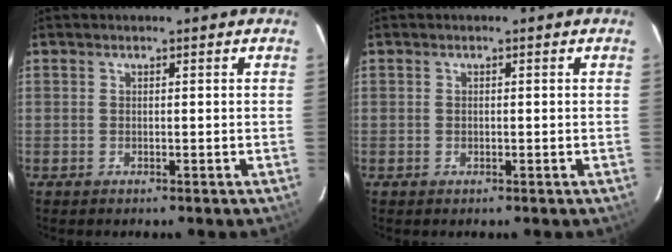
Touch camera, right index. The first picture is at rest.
{"total": 0.5, "force": [0.0, 0.4, 0.3], "torque": [-0.005, 0.001, -0.001]}